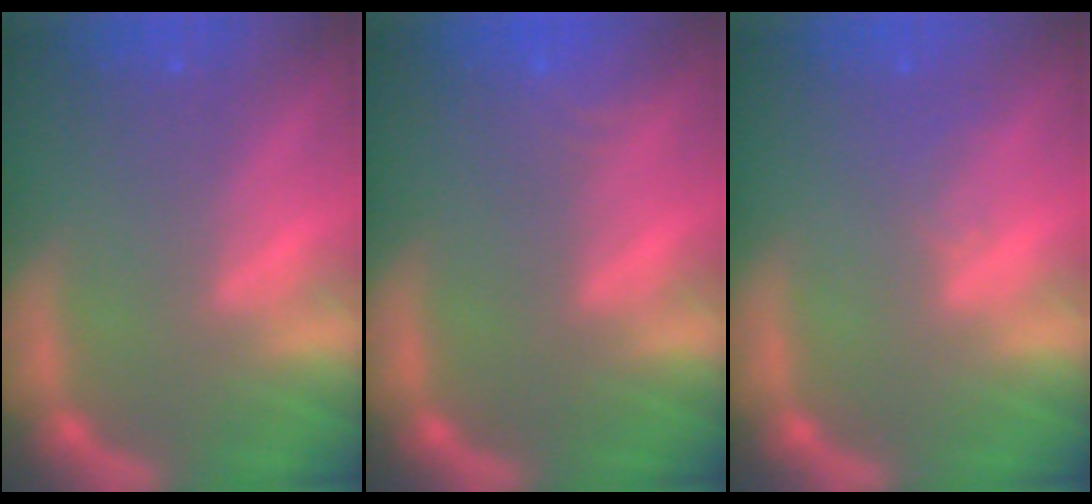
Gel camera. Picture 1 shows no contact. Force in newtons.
{"total": 2.4}
{"total": 1.0}